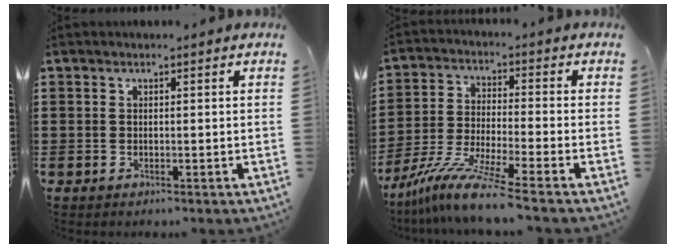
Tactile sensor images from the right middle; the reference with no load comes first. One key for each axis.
{"total": 9.1, "fx": -7.5, "fy": -0.1, "fz": 5.2, "tx": -0.102, "ty": -0.005, "tz": -0.147}